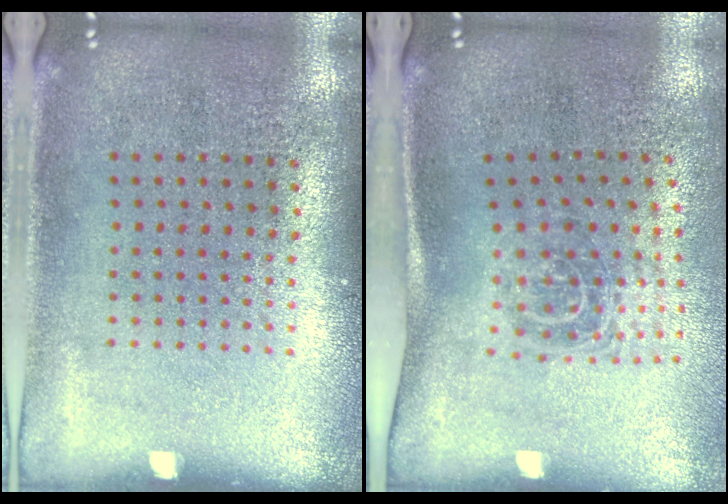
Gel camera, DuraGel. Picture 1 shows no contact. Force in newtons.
{"total": 1.8, "press": 1.2, "slide": 1.3}